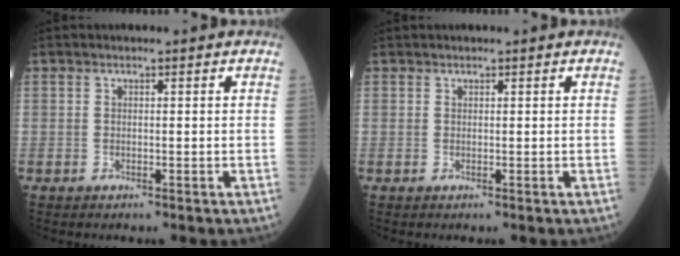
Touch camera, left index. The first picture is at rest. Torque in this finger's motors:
{"motor_torque": [0.08, -0.03, -0.03, 0.00]}